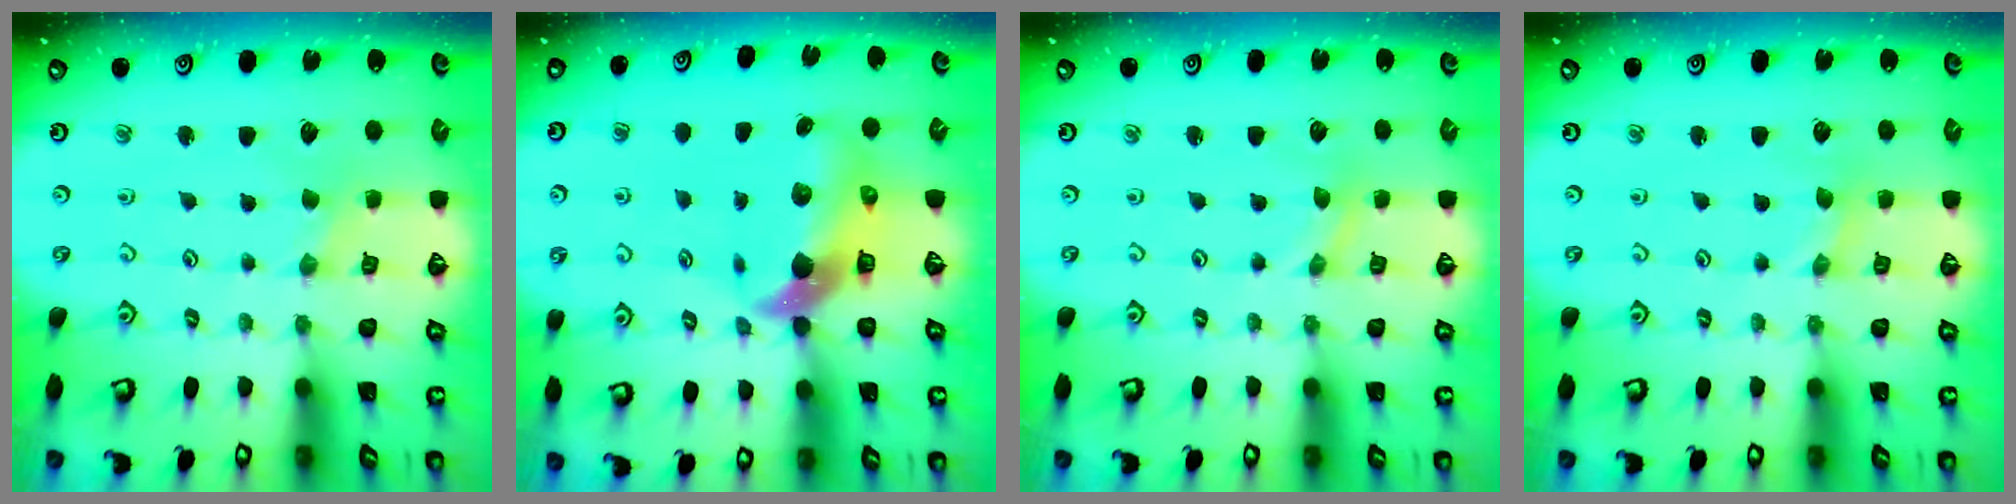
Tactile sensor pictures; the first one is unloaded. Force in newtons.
{"total": 9.5, "press": 9.4, "slide": 1.5}
{"total": 0.0}
{"total": 0.0}